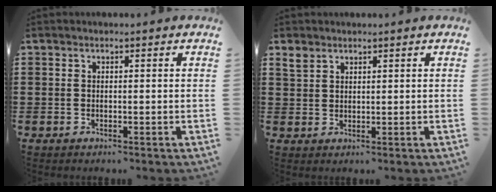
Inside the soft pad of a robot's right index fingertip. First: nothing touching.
{"total": 2.5, "force": [2.0, 1.2, 0.6], "torque": [-0.018, 0.005, 0.040]}